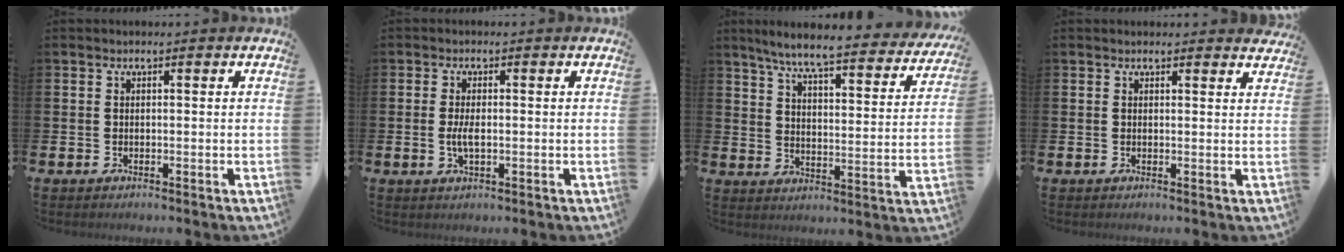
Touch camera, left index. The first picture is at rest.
{"total": 2.5, "force": [-0.2, 0.9, 2.3], "torque": [-0.038, -0.002, -0.005]}
{"total": 6.9, "force": [6.3, 0.2, 2.8], "torque": [-0.076, -0.049, 0.102]}
{"total": 1.3, "force": [1.2, 0.3, 0.0], "torque": [0.010, -0.004, 0.021]}